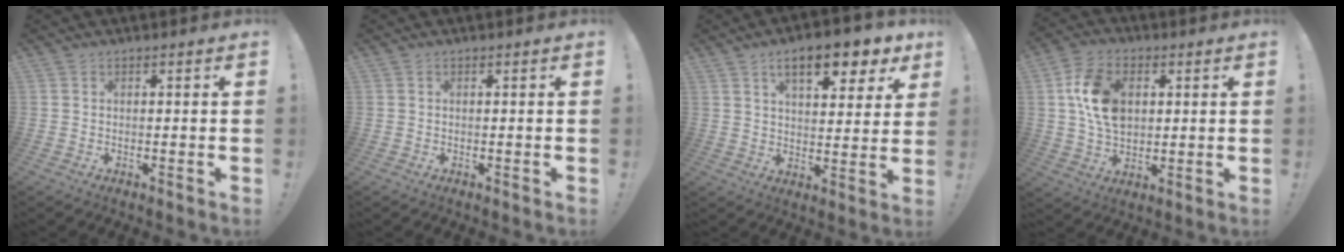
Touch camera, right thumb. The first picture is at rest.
{"total": 0.0}
{"total": 12.7, "force": [7.1, 4.8, 9.4], "torque": [-0.133, -0.033, 0.114]}
{"total": 14.1, "force": [2.9, 10.1, 9.4], "torque": [-0.156, 0.013, 0.058]}